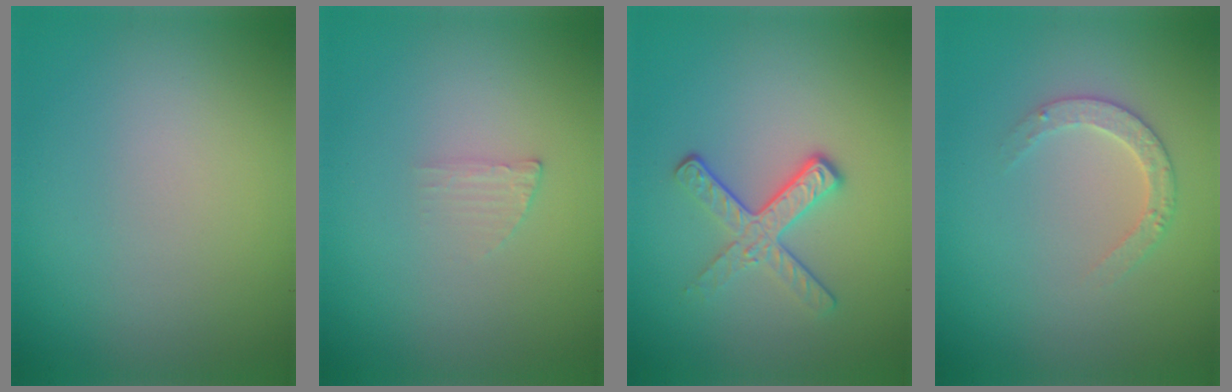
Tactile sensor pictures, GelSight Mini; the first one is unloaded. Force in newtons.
{"total": 1.0, "press": 1.0, "slide": 0.2}
{"total": 3.2, "press": 2.4, "slide": 2.1}
{"total": 2.1, "press": 2.1, "slide": 0.3}